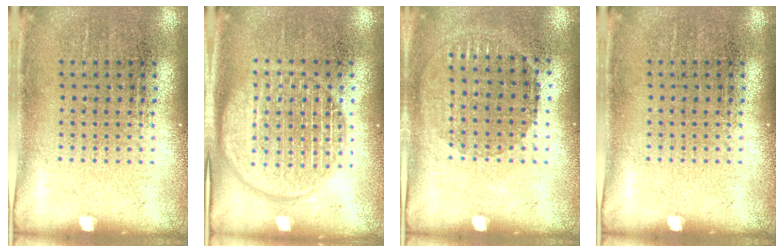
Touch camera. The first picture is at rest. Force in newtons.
{"total": 2.3, "press": 2.3, "slide": 0.3}
{"total": 1.0, "press": 0.9, "slide": 0.4}
{"total": 0.0}